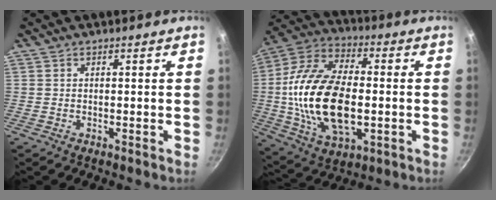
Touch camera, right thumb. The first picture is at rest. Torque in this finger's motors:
{"motor_torque": [-0.56, 1.96, 2.30, -0.45, 0.69]}